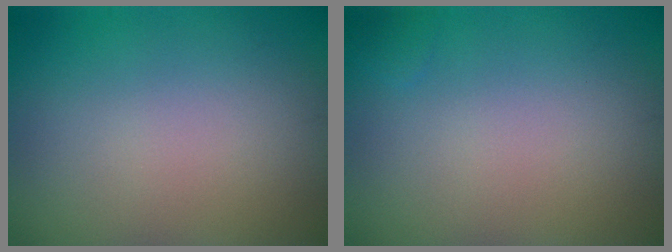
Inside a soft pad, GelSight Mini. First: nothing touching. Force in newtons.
{"total": 0.9, "press": 0.9, "slide": 0.2}